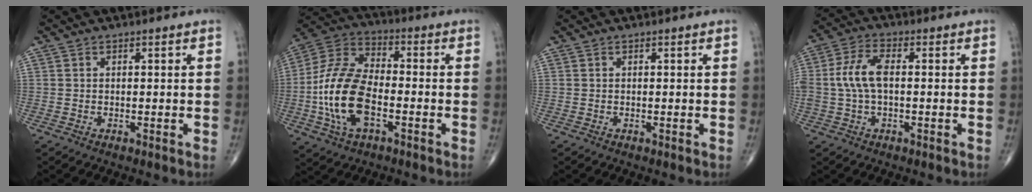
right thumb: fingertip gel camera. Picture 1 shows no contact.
{"total": 16.4, "force": [-3.8, 8.7, 13.4], "torque": [-0.273, 0.027, -0.074]}
{"total": 0.0}
{"total": 7.5, "force": [0.1, 3.9, 6.4], "torque": [-0.146, 0.021, -0.002]}